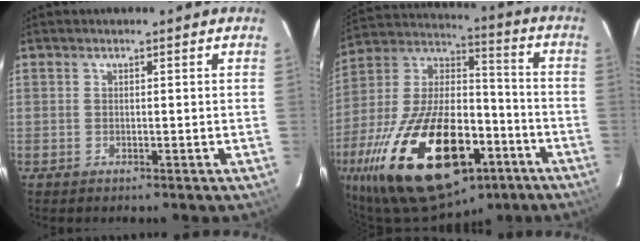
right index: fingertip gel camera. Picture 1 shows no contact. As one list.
[{"total": 34.1, "force": [-17.5, 16.6, 24.1], "torque": [-0.462, -0.012, -0.271]}]